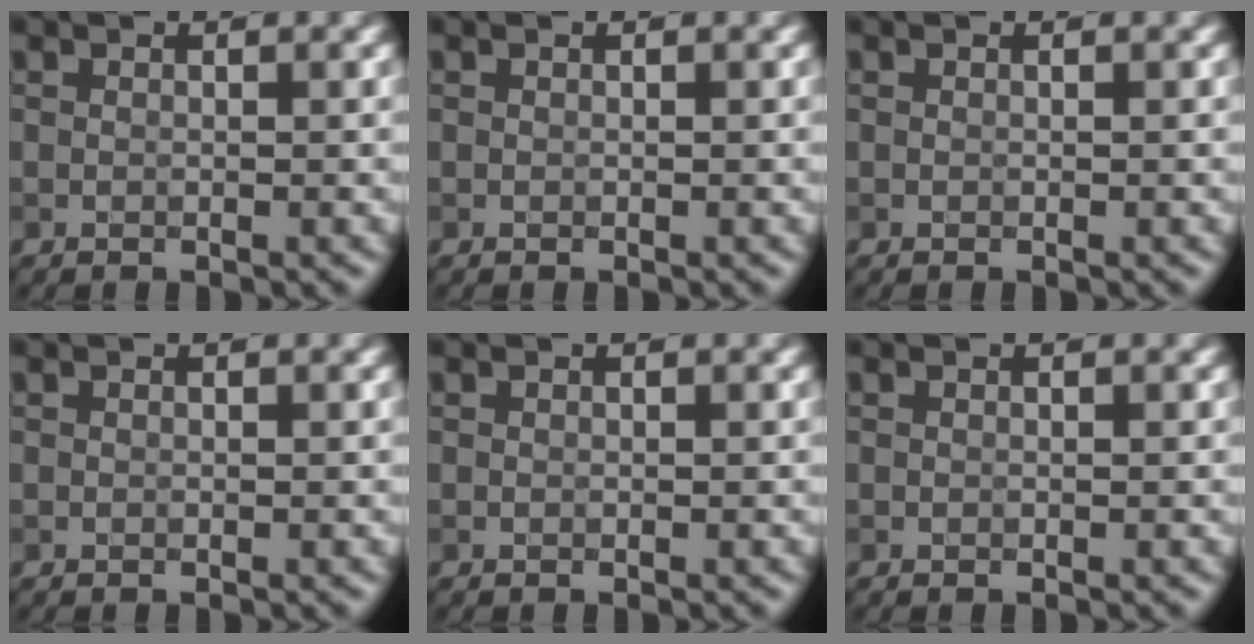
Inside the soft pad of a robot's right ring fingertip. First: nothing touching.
{"total": 0.0}
{"total": 0.0}
{"total": 0.0}
{"total": 0.0}
{"total": 0.0}